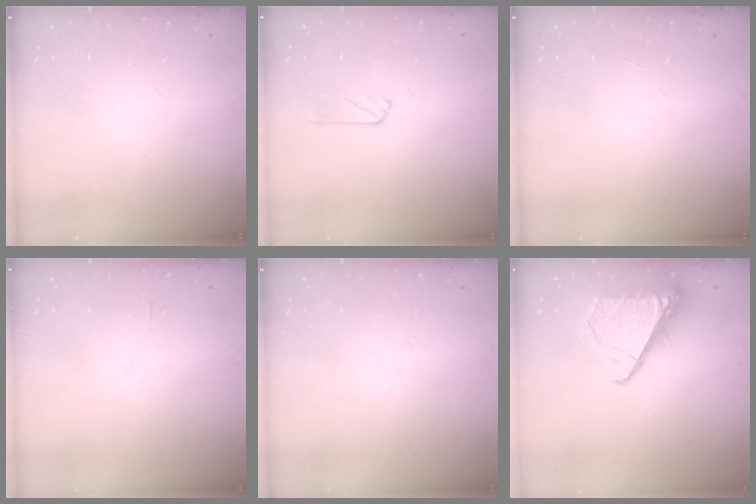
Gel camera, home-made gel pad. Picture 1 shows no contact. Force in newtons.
{"total": 3.8, "press": 3.8, "slide": 0.4}
{"total": 0.0}
{"total": 2.3, "press": 2.3, "slide": 0.4}
{"total": 0.0}
{"total": 9.1, "press": 9.1, "slide": 1.1}